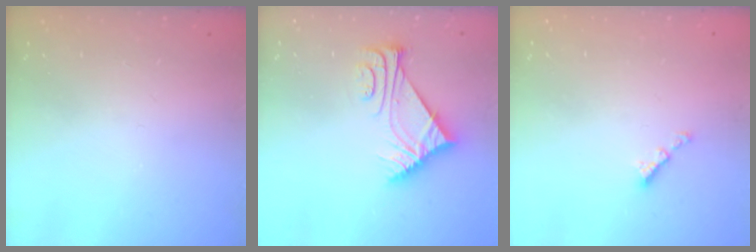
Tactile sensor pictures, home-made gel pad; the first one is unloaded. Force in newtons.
{"total": 7.6, "press": 7.6, "slide": 0.9}
{"total": 2.1, "press": 2.1, "slide": 0.4}